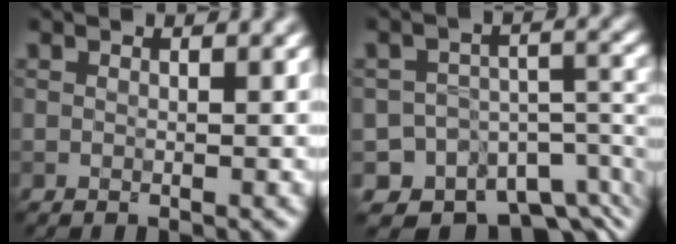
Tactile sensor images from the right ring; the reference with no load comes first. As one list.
[{"total": 9.9, "force": [-7.4, 5.7, 3.3], "torque": [-0.035, 0.006, -0.099]}]